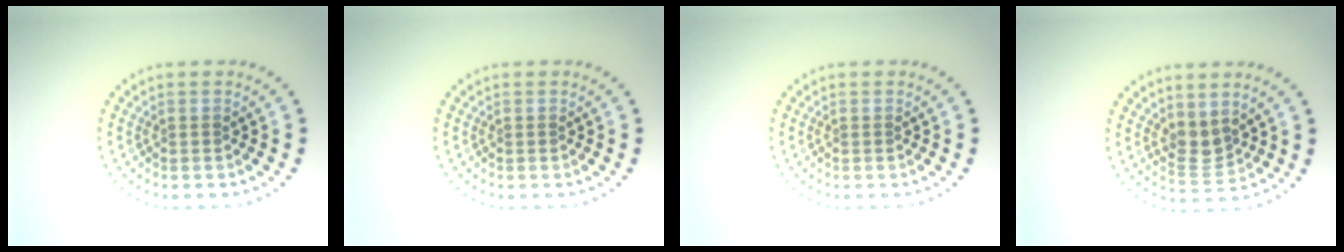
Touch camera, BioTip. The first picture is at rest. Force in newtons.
{"total": 0.0}
{"total": 0.0}
{"total": 2.1, "press": 1.7, "slide": 1.2}